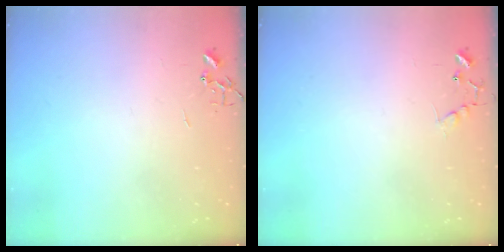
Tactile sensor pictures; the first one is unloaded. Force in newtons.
{"total": 6.7, "press": 6.7, "slide": 0.4}